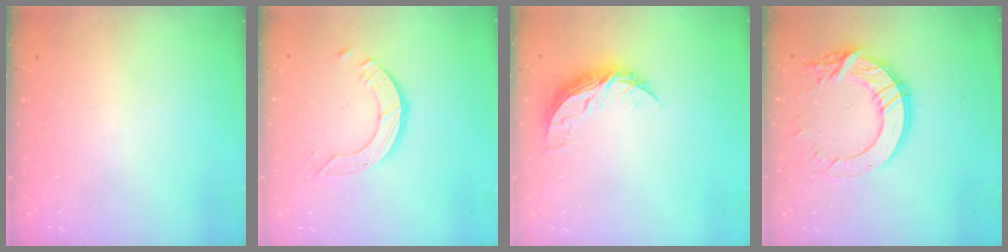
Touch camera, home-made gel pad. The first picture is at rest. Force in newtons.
{"total": 6.0, "press": 6.0, "slide": 0.5}
{"total": 8.0, "press": 8.0, "slide": 0.6}
{"total": 15.4, "press": 15.3, "slide": 1.3}